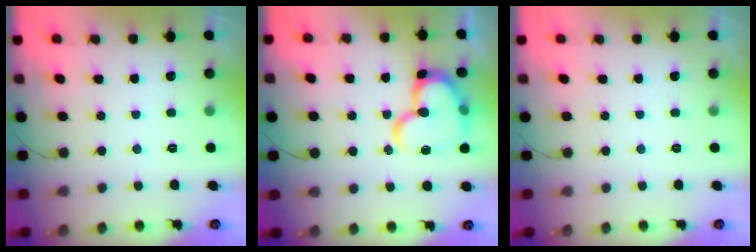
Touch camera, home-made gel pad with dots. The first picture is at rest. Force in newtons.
{"total": 17.6, "press": 17.5, "slide": 1.7}
{"total": 0.0}